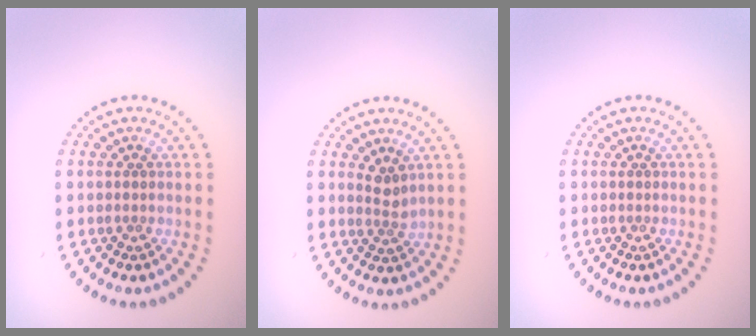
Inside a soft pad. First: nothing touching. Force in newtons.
{"total": 1.6, "press": 1.1, "slide": 1.1}
{"total": 0.0}